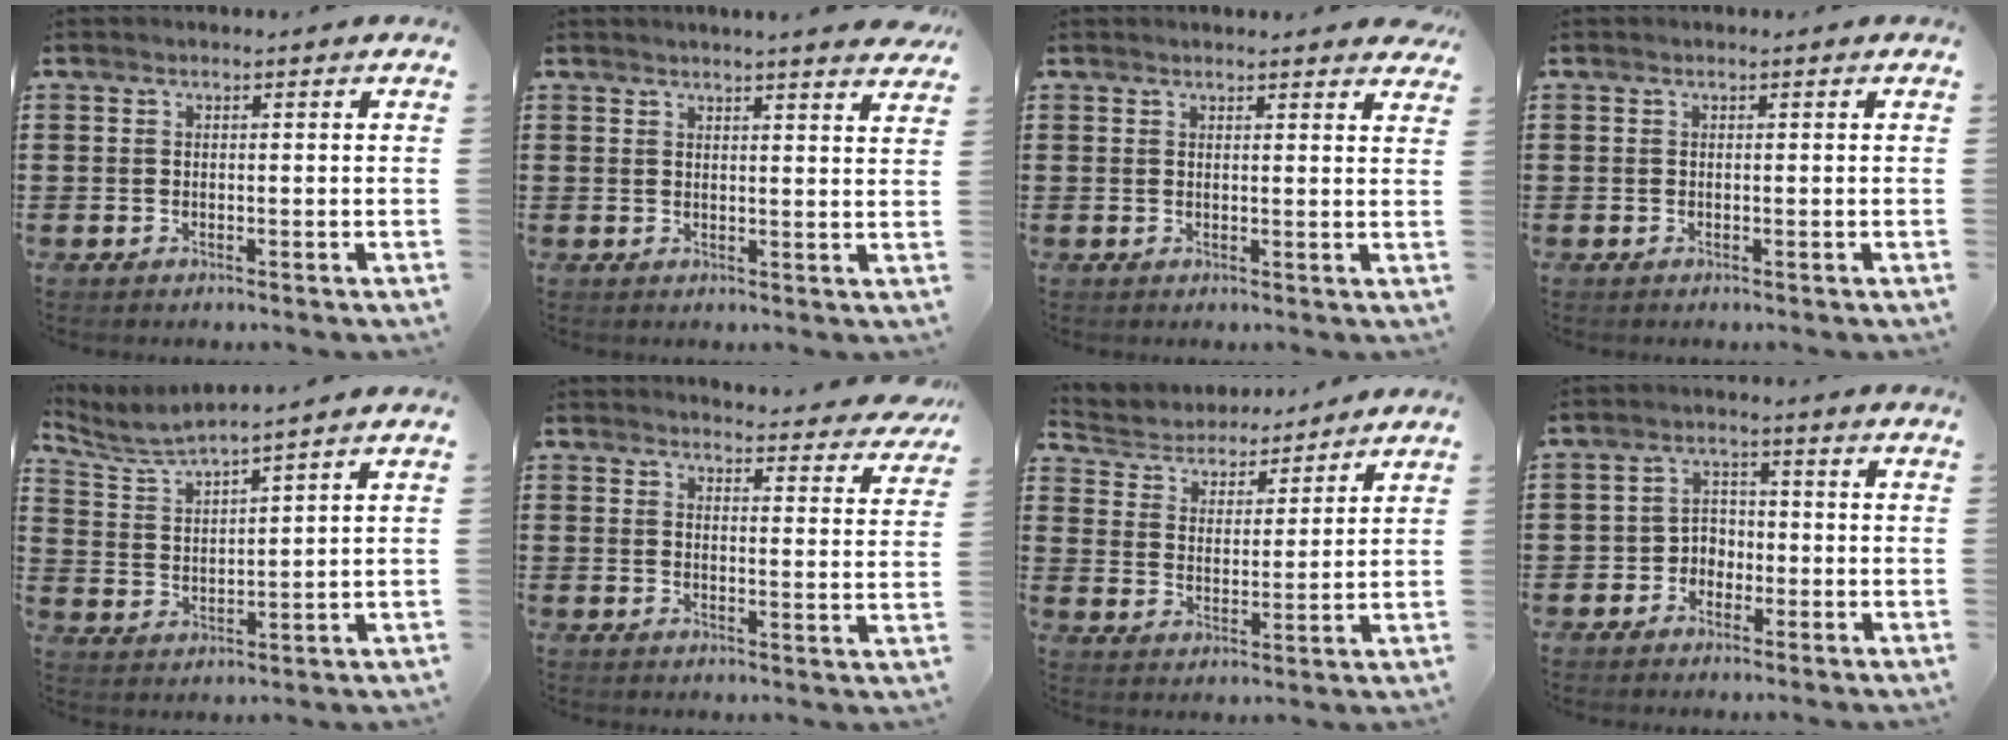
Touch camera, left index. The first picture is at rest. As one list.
[{"total": 2.8, "force": [2.7, -0.6, 0.5], "torque": [-0.009, -0.013, 0.048]}, {"total": 1.9, "force": [1.8, 0.1, 0.5], "torque": [-0.006, -0.003, 0.034]}, {"total": 0.0}, {"total": 4.7, "force": [4.5, -0.3, 1.5], "torque": [-0.050, -0.024, 0.077]}, {"total": 4.3, "force": [4.2, -0.1, 0.8], "torque": [-0.024, -0.024, 0.075]}, {"total": 4.5, "force": [4.4, 1.0, -0.2], "torque": [-0.026, -0.031, 0.073]}, {"total": 3.2, "force": [-1.9, 2.5, 0.8], "torque": [-0.025, 0.009, -0.043]}]